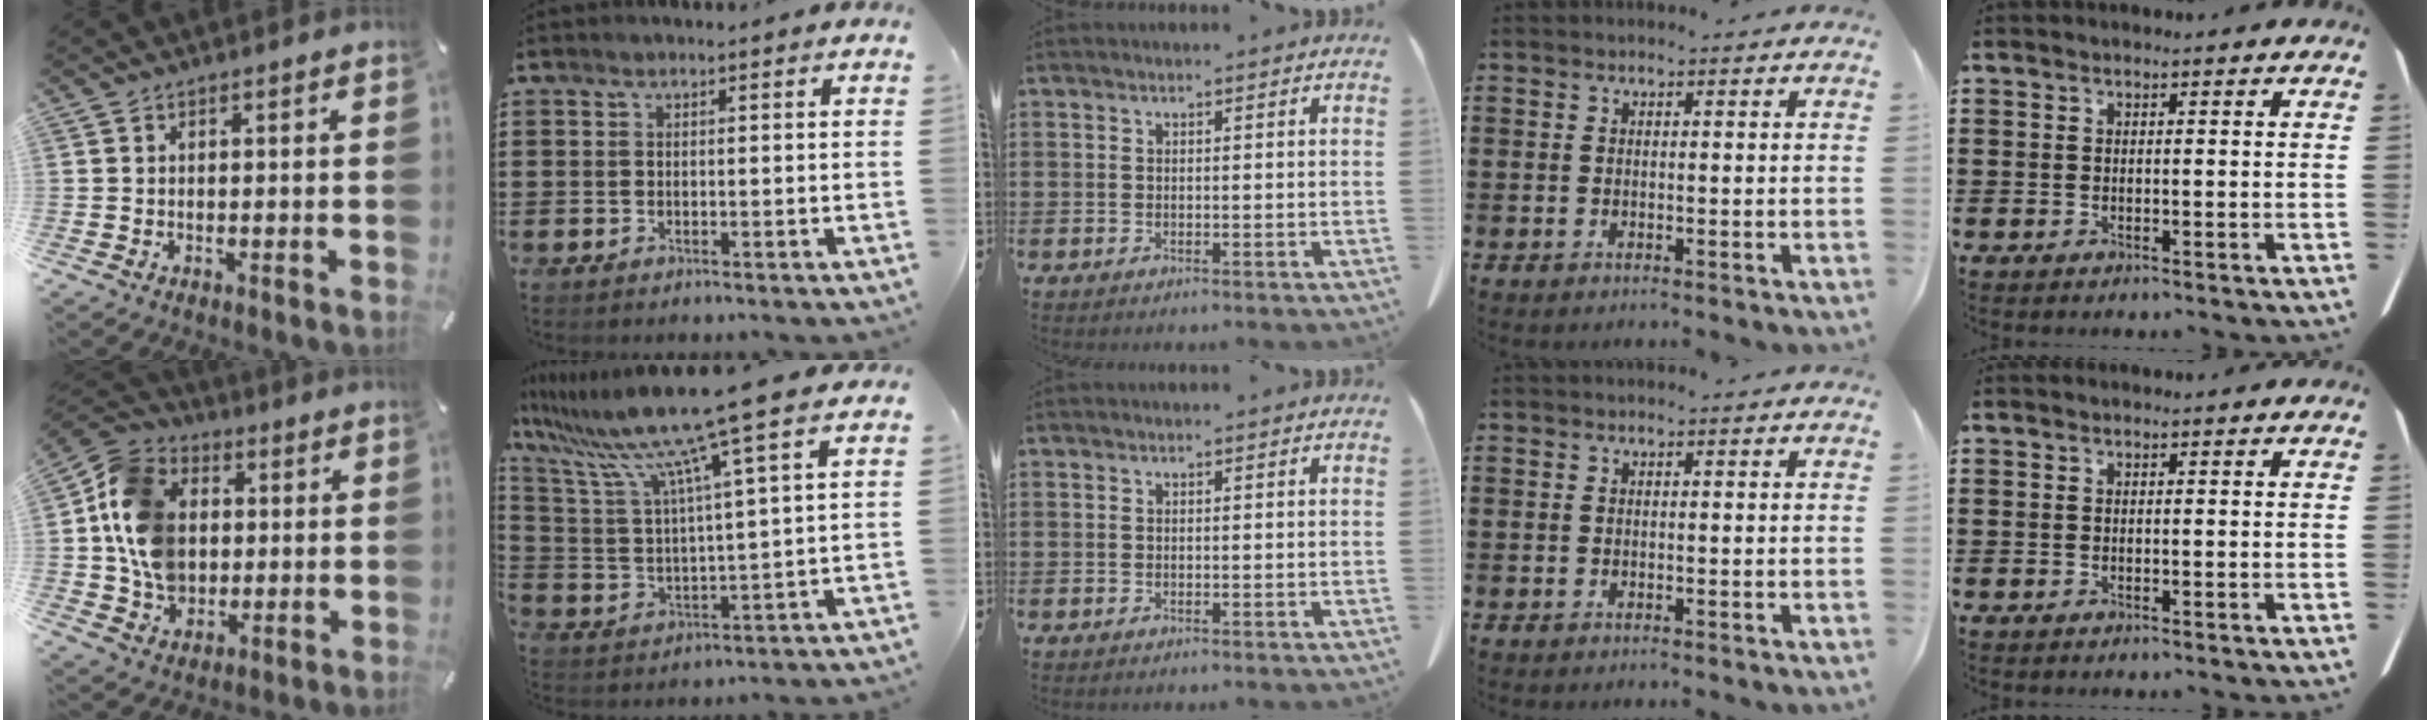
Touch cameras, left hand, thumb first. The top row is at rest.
{"thumb": {"total": 14.9, "force": [0.2, 12.6, 8.0], "torque": [-0.183, 0.016, 0.005]}, "index": {"total": 12.4, "force": [9.8, -0.5, 7.5], "torque": [-0.178, -0.057, 0.156]}}